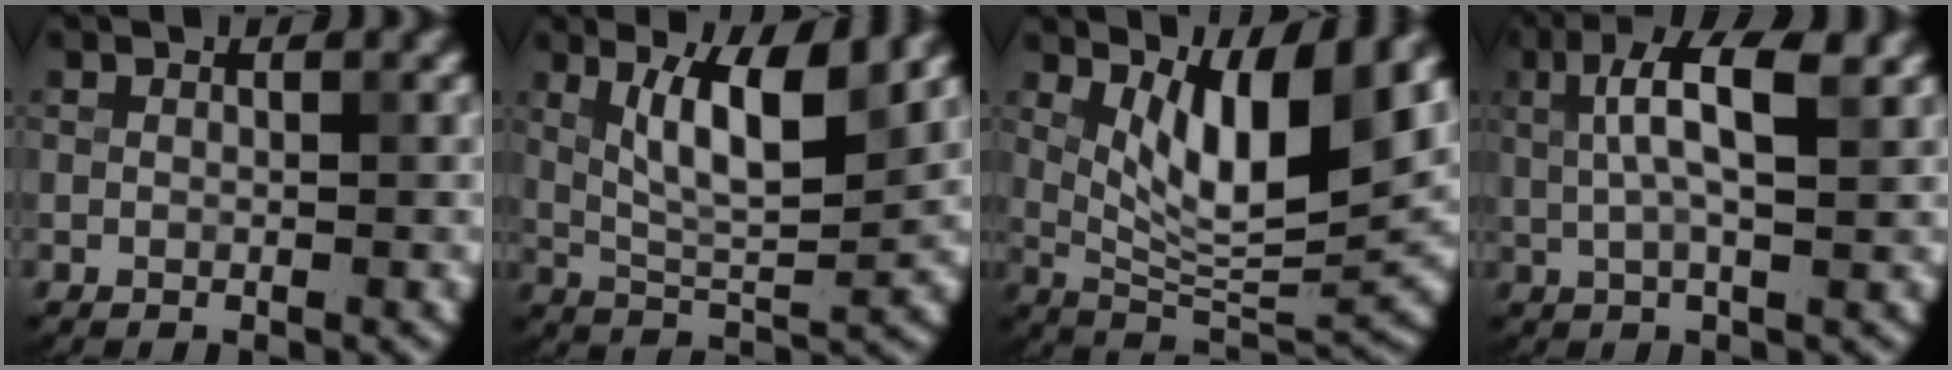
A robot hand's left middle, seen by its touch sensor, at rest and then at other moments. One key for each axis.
{"total": 6.8, "fx": 2.6, "fy": 1.8, "fz": 6.1, "tx": -0.106, "ty": -0.005, "tz": 0.048}
{"total": 8.4, "fx": 3.3, "fy": 2.3, "fz": 7.4, "tx": -0.120, "ty": -0.017, "tz": 0.064}
{"total": 5.6, "fx": 1.8, "fy": 1.4, "fz": 5.2, "tx": -0.091, "ty": 0.007, "tz": 0.029}